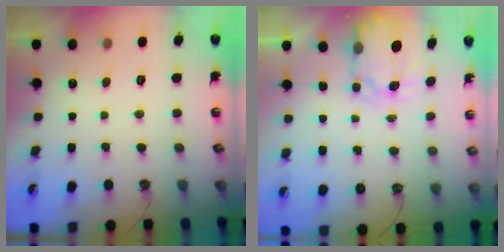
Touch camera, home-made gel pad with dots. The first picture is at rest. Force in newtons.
{"total": 3.8, "press": 3.8, "slide": 0.0}